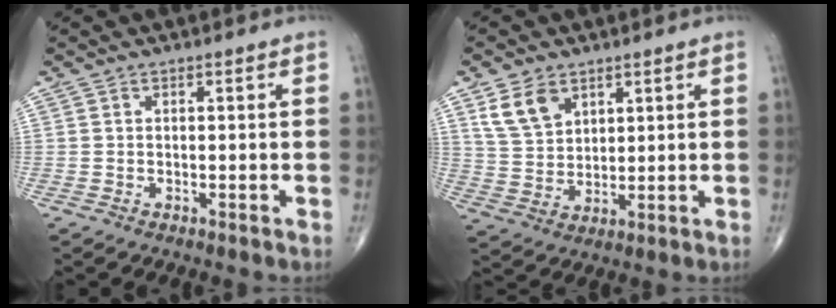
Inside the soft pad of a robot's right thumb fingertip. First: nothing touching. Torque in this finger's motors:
{"motor_torque": [-0.65, 0.87, 0.09, -0.05, 0.12]}